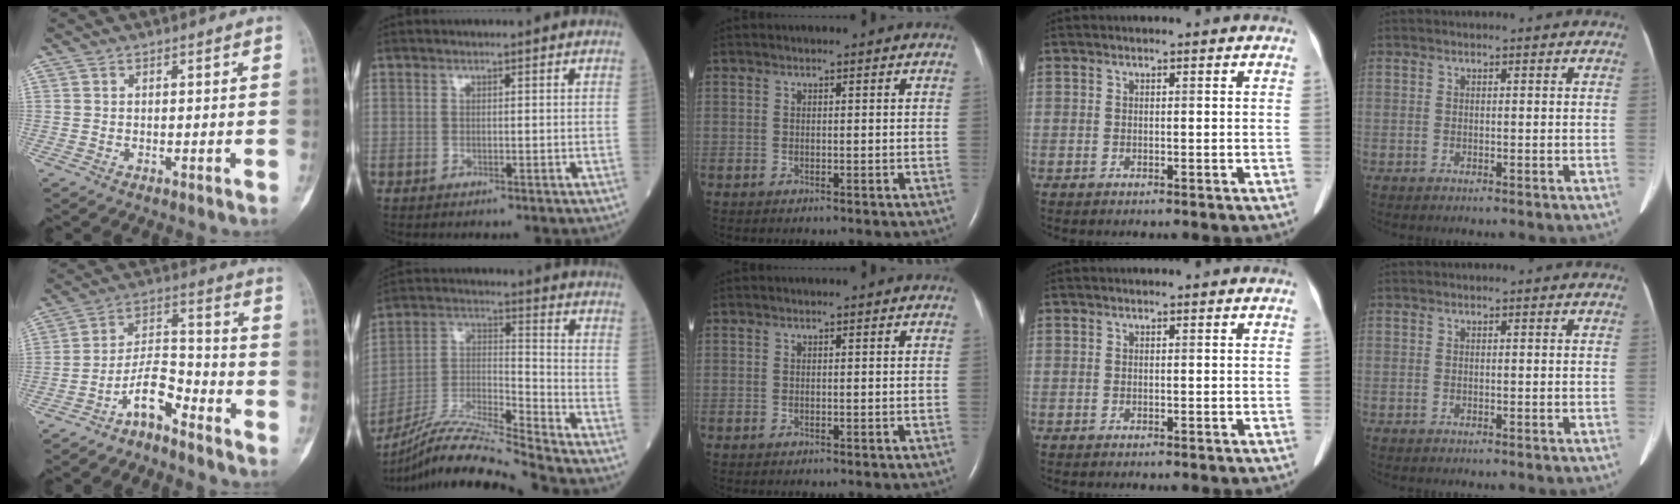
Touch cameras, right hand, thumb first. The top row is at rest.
{"thumb": {"total": 10.6, "force": [-7.4, 4.1, 6.3], "torque": [-0.114, 0.087, -0.142]}, "index": {"total": 15.8, "force": [-14.7, -2.3, 5.4], "torque": [-0.100, 0.010, -0.272]}}